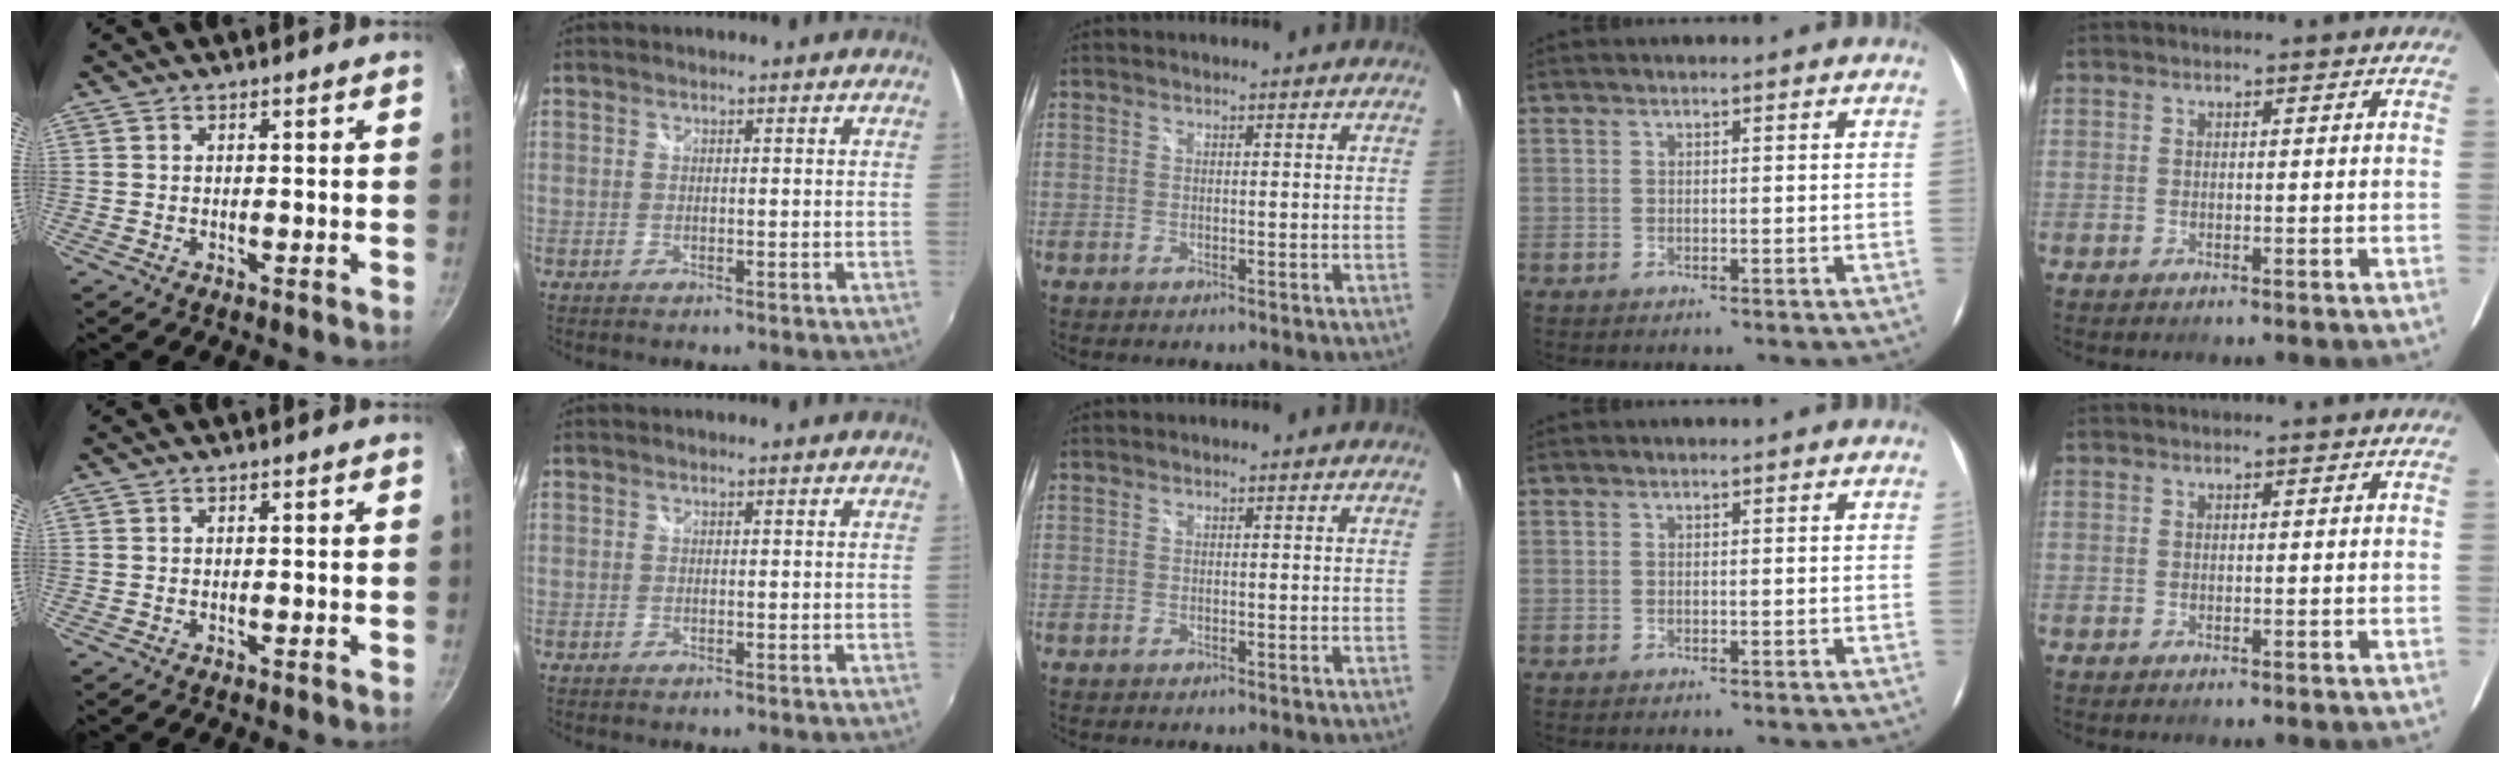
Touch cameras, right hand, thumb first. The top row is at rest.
{}